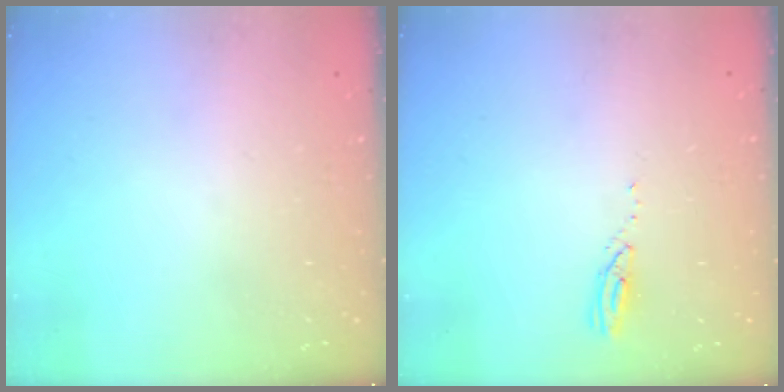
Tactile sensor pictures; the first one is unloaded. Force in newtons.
{"total": 3.0, "press": 3.0, "slide": 0.1}